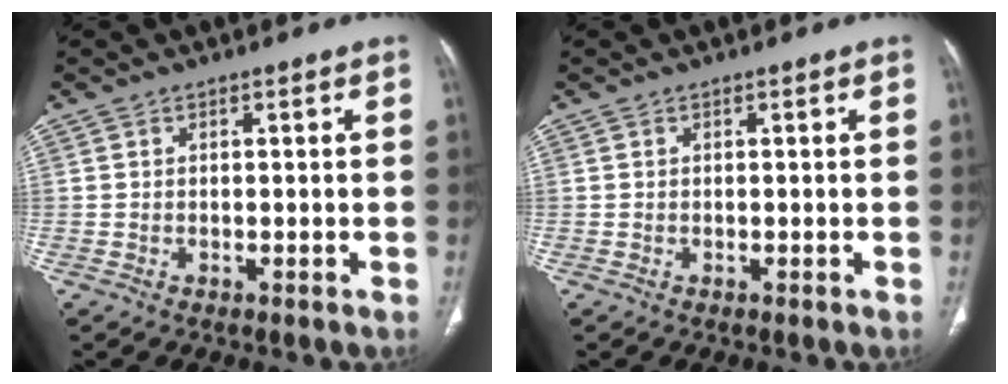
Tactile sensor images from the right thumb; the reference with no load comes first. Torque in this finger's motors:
{"motor_torque": [0.00, 0.02, -0.01, 0.01, 0.00]}